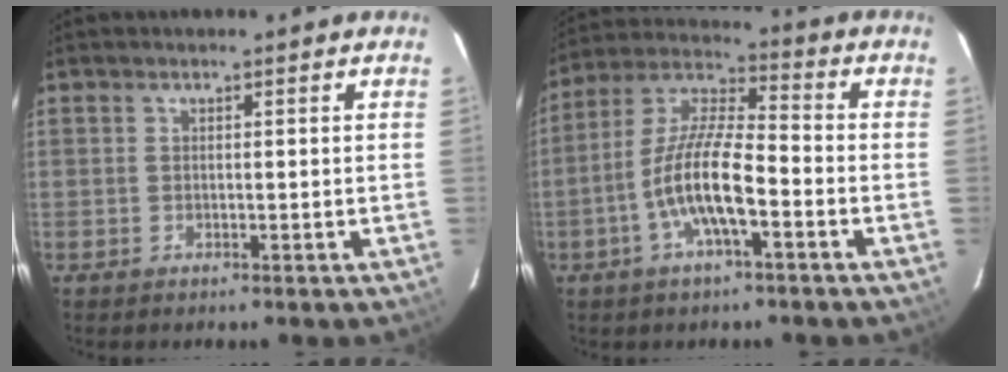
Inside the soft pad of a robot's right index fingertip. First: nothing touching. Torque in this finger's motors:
{"motor_torque": [1.22, -0.92, 1.05, 0.21]}